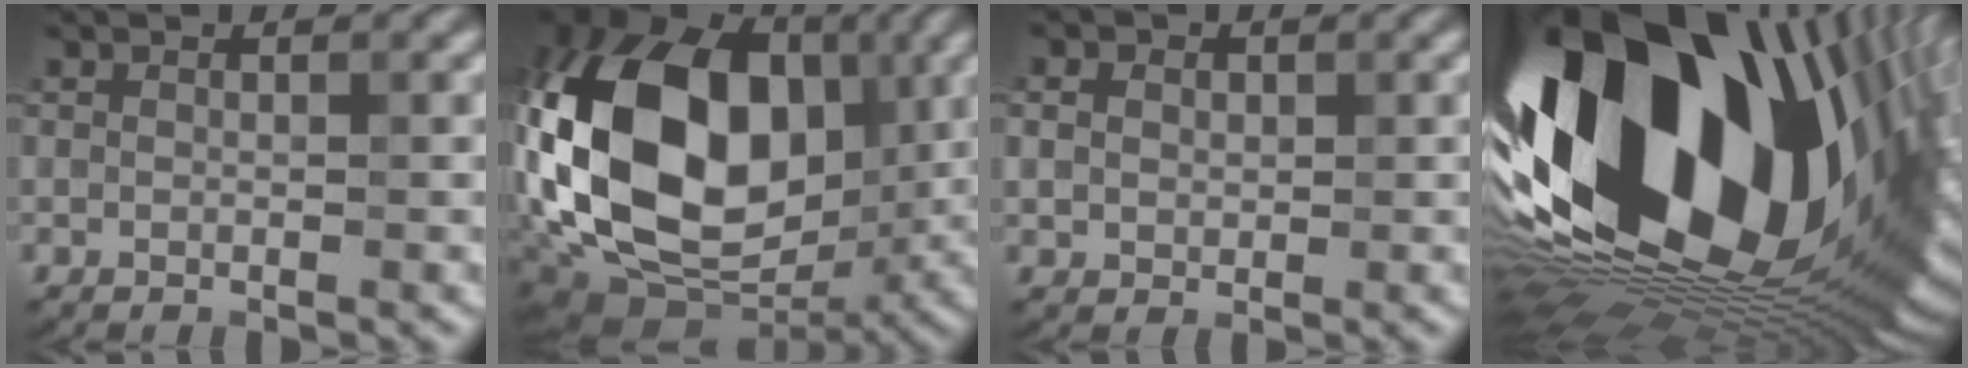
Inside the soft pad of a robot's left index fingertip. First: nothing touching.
{"total": 17.9, "force": [0.2, 12.5, 12.8], "torque": [-0.248, 0.005, -0.017]}
{"total": 2.3, "force": [0.8, 1.9, 1.1], "torque": [-0.022, 0.011, 0.010]}
{"total": 22.6, "force": [3.6, 12.5, 18.5], "torque": [-0.317, -0.051, 0.055]}